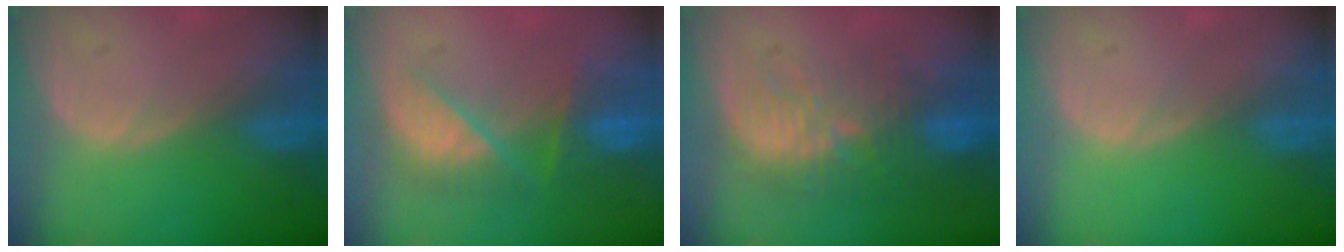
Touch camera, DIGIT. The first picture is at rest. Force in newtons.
{"total": 7.5, "press": 7.3, "slide": 2.0}
{"total": 10.7, "press": 9.6, "slide": 4.8}
{"total": 0.0}